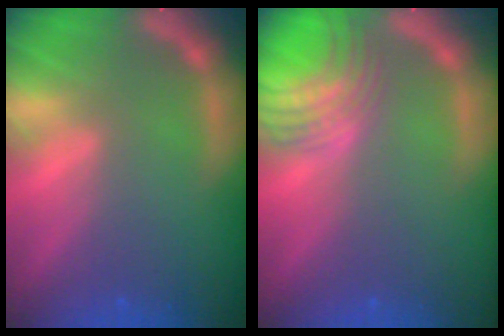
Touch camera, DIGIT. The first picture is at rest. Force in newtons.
{"total": 7.0}